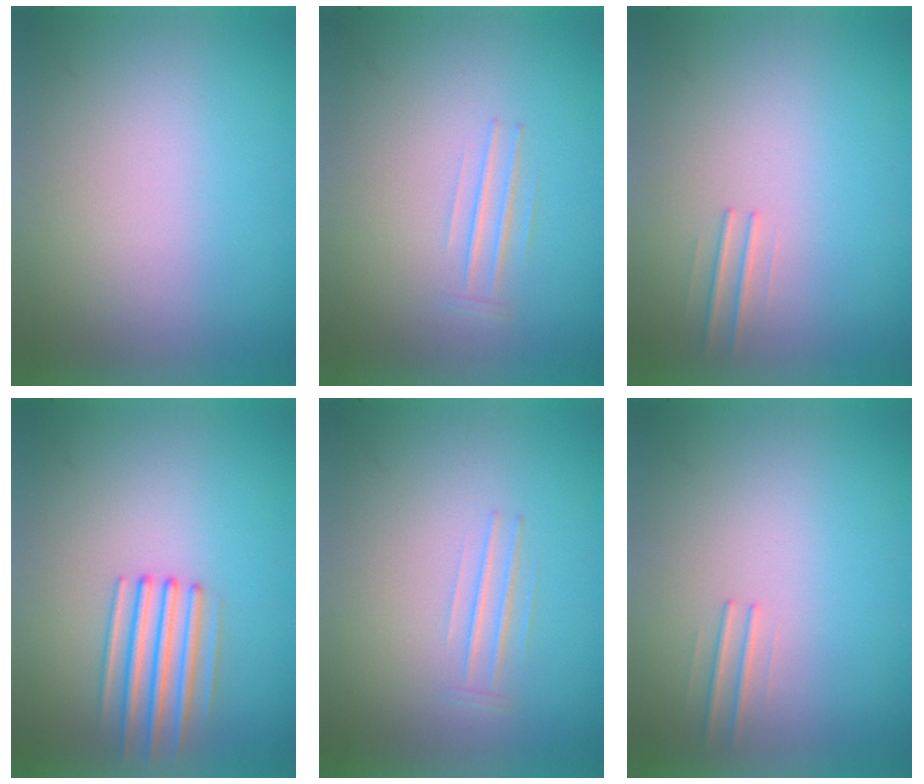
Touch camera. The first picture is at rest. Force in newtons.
{"total": 1.1}
{"total": 1.1}
{"total": 2.6}
{"total": 1.1}
{"total": 1.1}